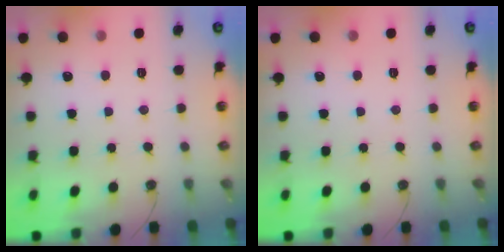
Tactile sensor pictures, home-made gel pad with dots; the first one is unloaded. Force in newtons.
{"total": 0.0}